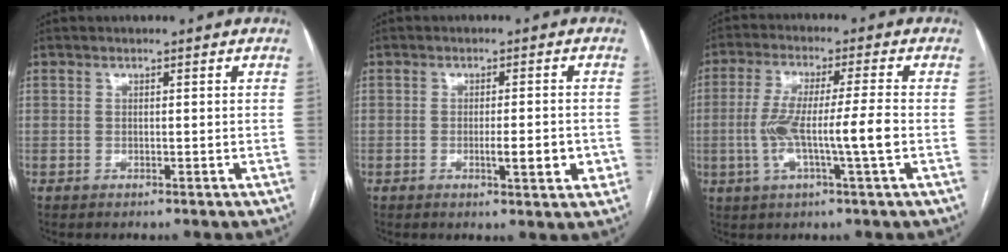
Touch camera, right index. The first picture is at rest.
{"total": 4.7, "force": [-1.2, 0.8, 4.4], "torque": [-0.068, -0.001, -0.012]}
{"total": 9.7, "force": [-1.8, -0.3, 9.5], "torque": [-0.188, 0.006, -0.033]}